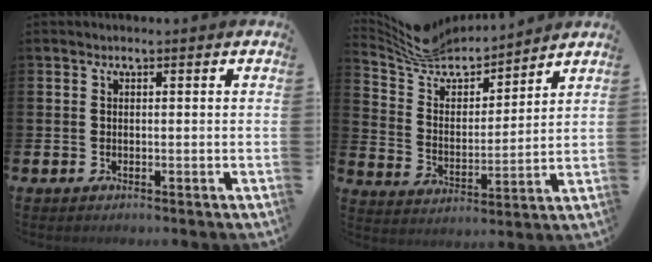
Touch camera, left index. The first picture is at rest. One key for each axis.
{"total": 8.0, "fx": 7.5, "fy": 2.6, "fz": 1.4, "tx": -0.075, "ty": -0.052, "tz": 0.135}